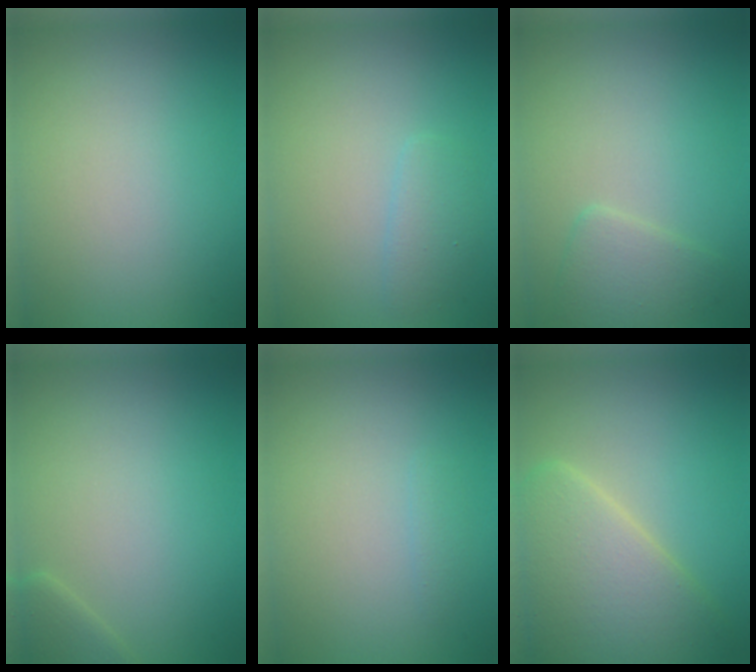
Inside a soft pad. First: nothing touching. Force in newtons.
{"total": 1.5, "press": 1.5, "slide": 0.1}
{"total": 2.4, "press": 2.4, "slide": 0.1}
{"total": 1.7, "press": 1.7, "slide": 0.1}
{"total": 0.6, "press": 0.6, "slide": 0.1}
{"total": 7.4, "press": 7.4, "slide": 0.4}